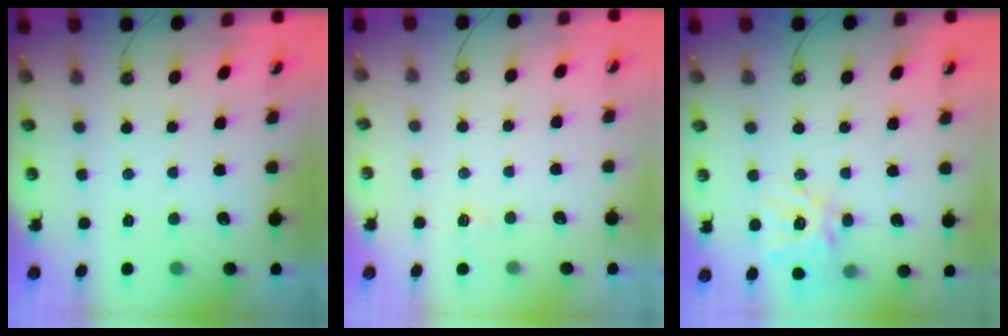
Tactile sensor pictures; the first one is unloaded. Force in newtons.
{"total": 2.8, "press": 2.8, "slide": 0.4}
{"total": 17.4, "press": 17.2, "slide": 2.2}